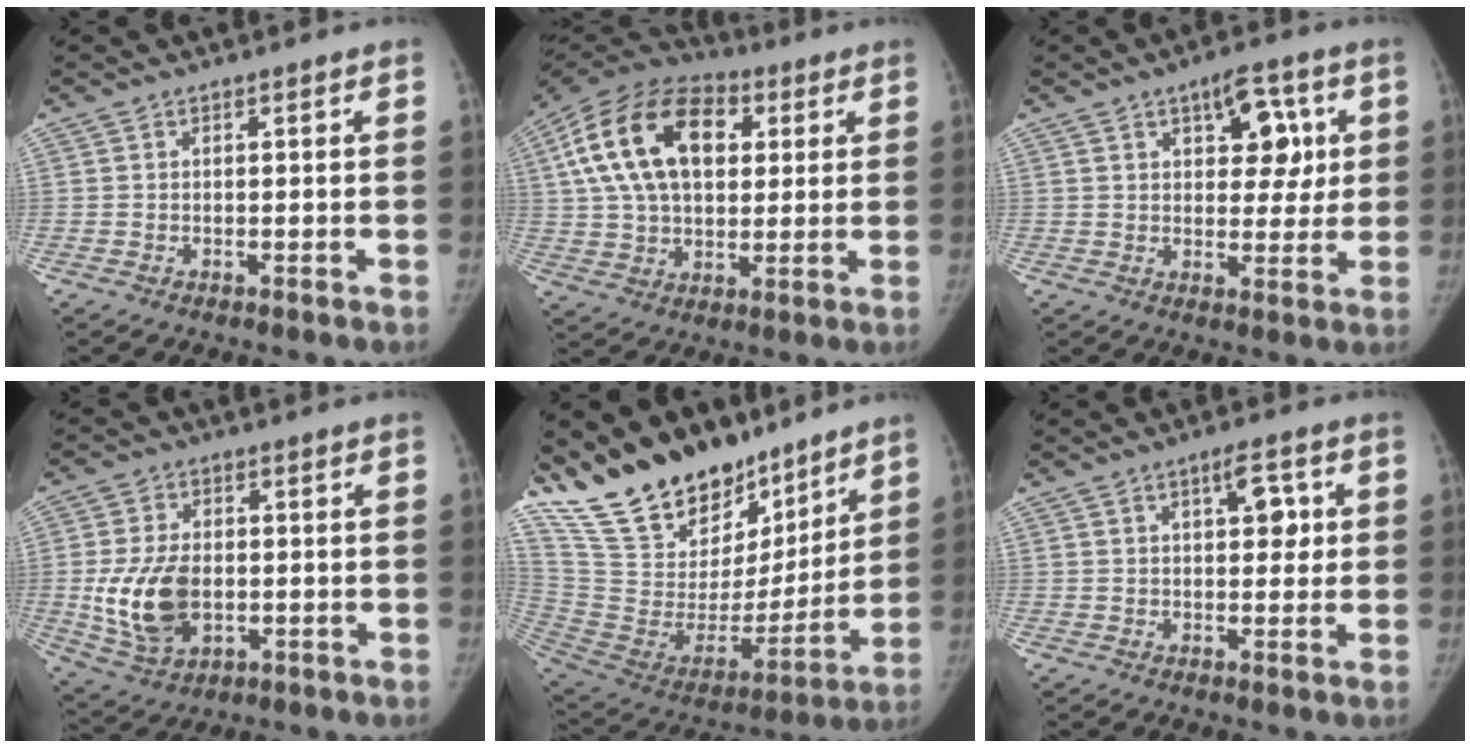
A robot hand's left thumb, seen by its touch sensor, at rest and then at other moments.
{"total": 22.5, "force": [6.1, 14.1, 16.3], "torque": [-0.292, 0.014, 0.099]}
{"total": 9.8, "force": [3.3, 5.5, 7.3], "torque": [-0.058, -0.008, 0.041]}
{"total": 12.4, "force": [-1.1, 8.3, 9.2], "torque": [-0.159, -0.003, -0.009]}
{"total": 25.8, "force": [20.2, 12.1, 10.4], "torque": [-0.147, -0.089, 0.360]}
{"total": 5.4, "force": [1.5, 2.6, 4.5], "torque": [-0.048, -0.001, 0.018]}